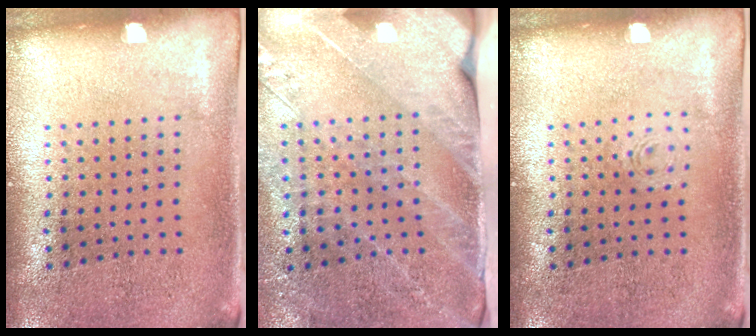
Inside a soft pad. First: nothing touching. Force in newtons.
{"total": 3.7, "press": 3.1, "slide": 1.9}
{"total": 0.8, "press": 0.8, "slide": 0.2}